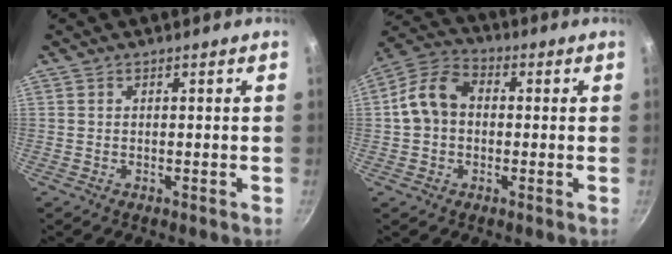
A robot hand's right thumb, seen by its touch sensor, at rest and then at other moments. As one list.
[{"total": 9.3, "force": [0.1, 7.2, 5.9], "torque": [-0.087, 0.027, -0.016]}]